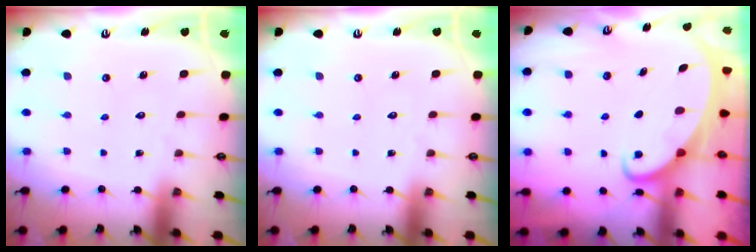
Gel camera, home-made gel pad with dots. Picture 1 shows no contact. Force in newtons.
{"total": 0.0}
{"total": 2.7, "press": 2.7, "slide": 0.3}